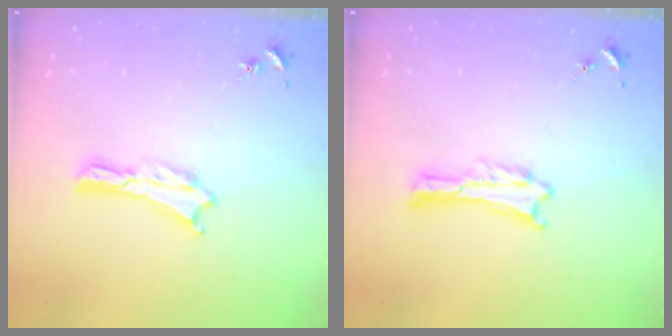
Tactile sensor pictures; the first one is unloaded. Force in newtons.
{"total": 0.0}